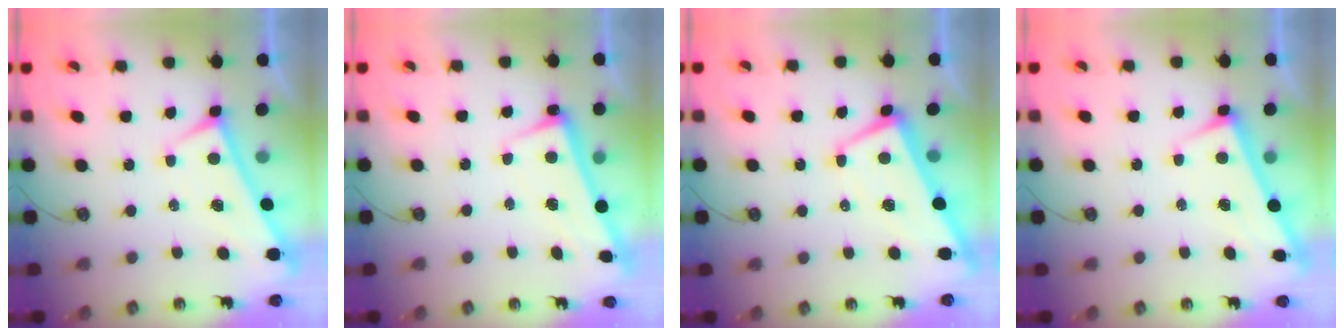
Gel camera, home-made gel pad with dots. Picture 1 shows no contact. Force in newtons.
{"total": 2.7, "press": 2.6, "slide": 0.4}
{"total": 1.5, "press": 1.2, "slide": 0.9}
{"total": 3.4, "press": 3.4, "slide": 0.2}